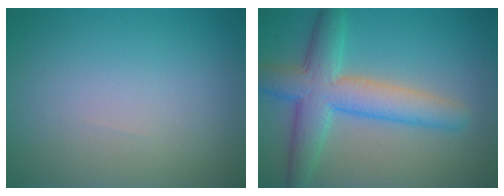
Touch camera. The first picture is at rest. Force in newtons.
{"total": 5.5, "press": 5.5, "slide": 0.4}